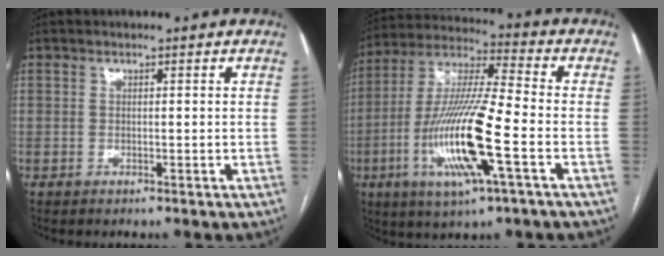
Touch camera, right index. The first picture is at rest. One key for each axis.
{"total": 17.1, "fx": -5.1, "fy": 1.3, "fz": 16.3, "tx": -0.334, "ty": -0.013, "tz": -0.094}